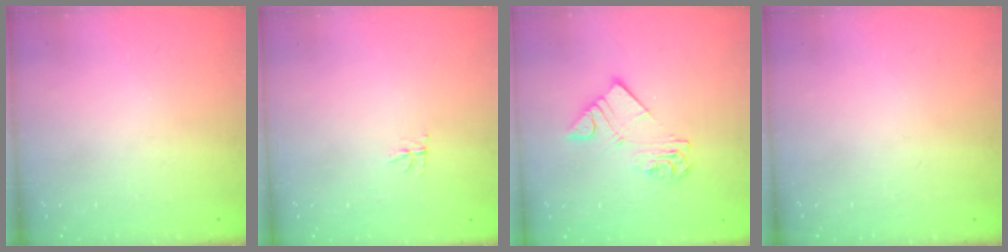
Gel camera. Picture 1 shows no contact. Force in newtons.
{"total": 2.8, "press": 2.8, "slide": 0.2}
{"total": 8.7, "press": 8.7, "slide": 0.9}
{"total": 0.0}